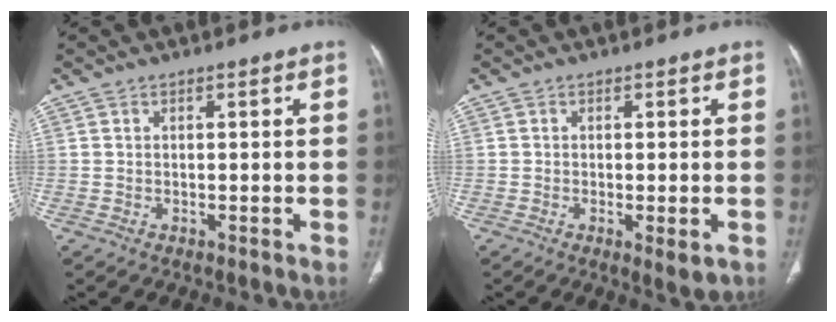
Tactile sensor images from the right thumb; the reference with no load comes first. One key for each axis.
{"total": 3.4, "fx": -1.1, "fy": 1.0, "fz": 3.0, "tx": -0.046, "ty": -0.010, "tz": -0.014}